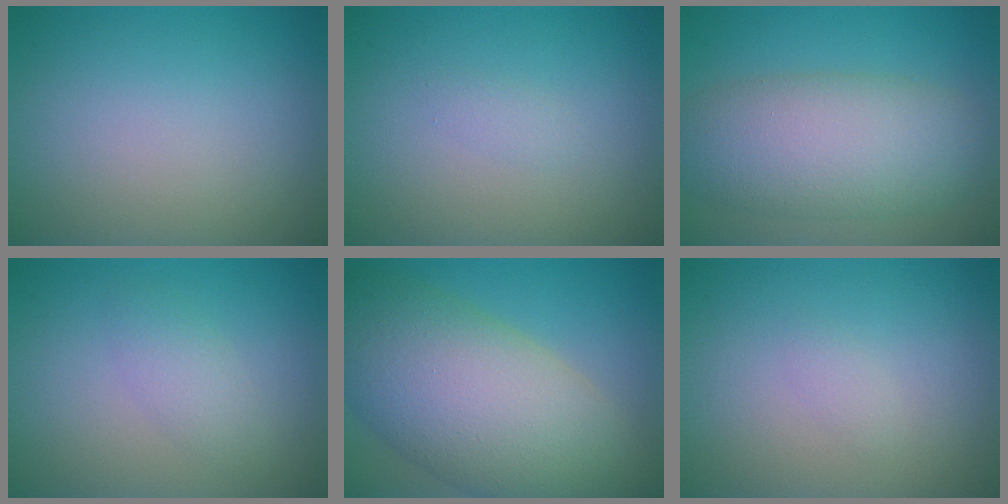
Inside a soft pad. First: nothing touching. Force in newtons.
{"total": 0.8, "press": 0.8, "slide": 0.1}
{"total": 7.8, "press": 7.8, "slide": 0.3}
{"total": 1.8, "press": 1.8, "slide": 0.0}
{"total": 13.2, "press": 13.2, "slide": 0.8}
{"total": 0.8, "press": 0.8, "slide": 0.0}